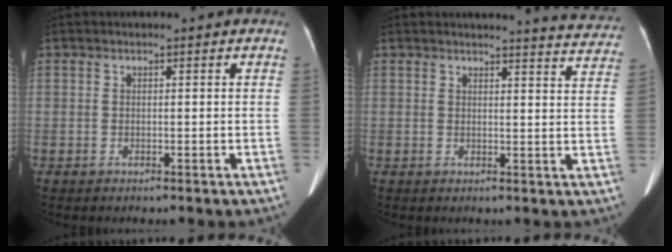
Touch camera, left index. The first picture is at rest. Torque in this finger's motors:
{"motor_torque": [0.02, -0.21, -0.01, -0.01]}